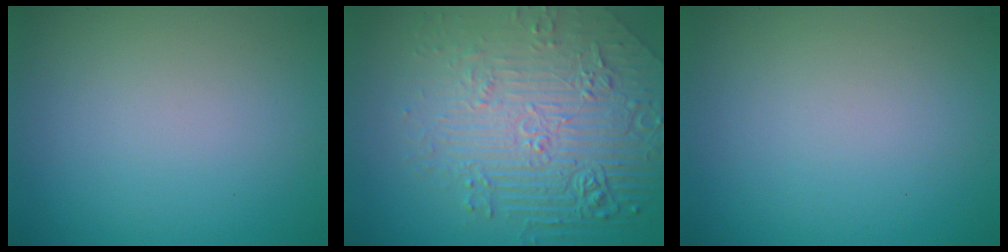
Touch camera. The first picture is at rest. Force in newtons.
{"total": 8.9, "press": 6.1, "slide": 6.5}
{"total": 0.0}